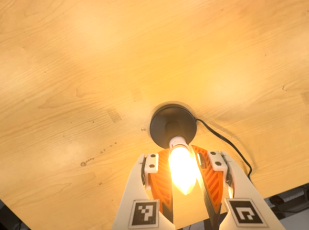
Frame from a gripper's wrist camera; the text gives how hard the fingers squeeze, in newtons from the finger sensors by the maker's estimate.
{"total": 15.3, "left": 14.6, "right": 16.1}